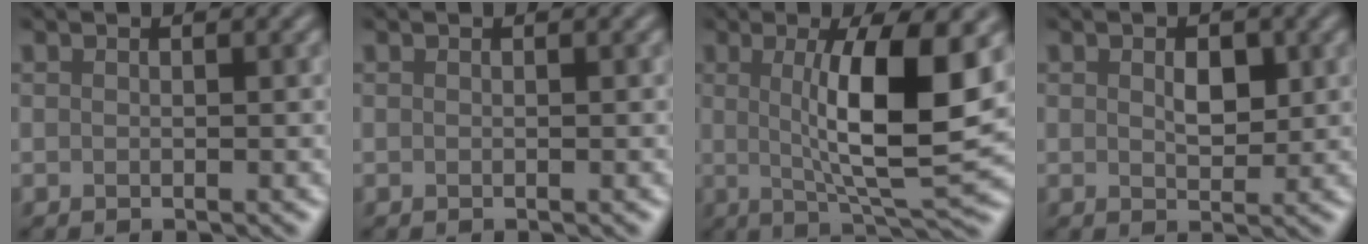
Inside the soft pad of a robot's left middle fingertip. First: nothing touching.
{"total": 0.0}
{"total": 9.3, "force": [1.3, 2.0, 9.0], "torque": [-0.131, -0.013, 0.026]}
{"total": 2.2, "force": [0.6, 1.3, 1.6], "torque": [-0.026, -0.002, 0.010]}